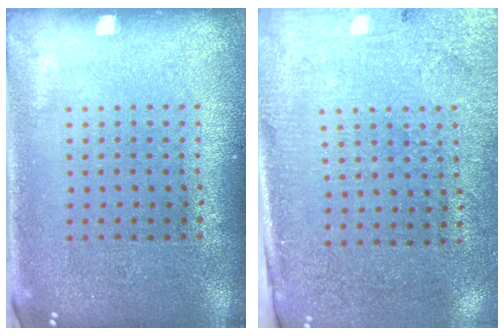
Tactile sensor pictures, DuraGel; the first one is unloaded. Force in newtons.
{"total": 2.7, "press": 2.4, "slide": 1.3}